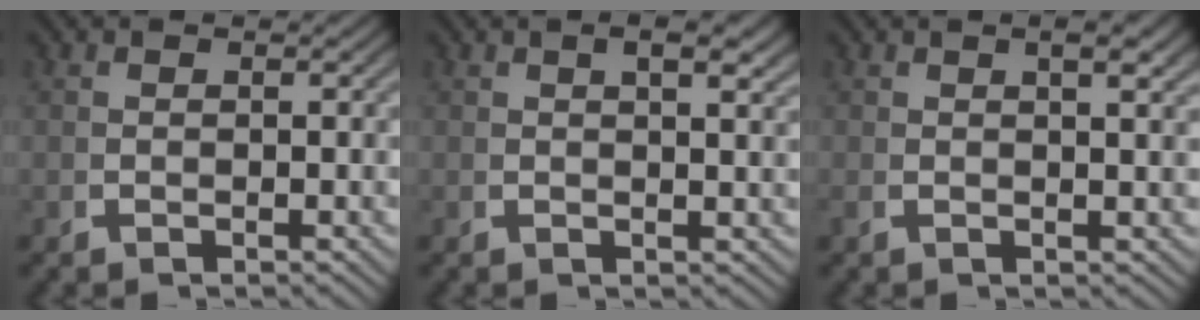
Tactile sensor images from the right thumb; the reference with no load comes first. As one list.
[{"total": 2.8, "force": [1.4, 0.9, 2.3], "torque": [-0.023, 0.009, 0.021]}, {"total": 2.5, "force": [1.1, 0.7, 2.2], "torque": [-0.028, 0.006, 0.017]}]